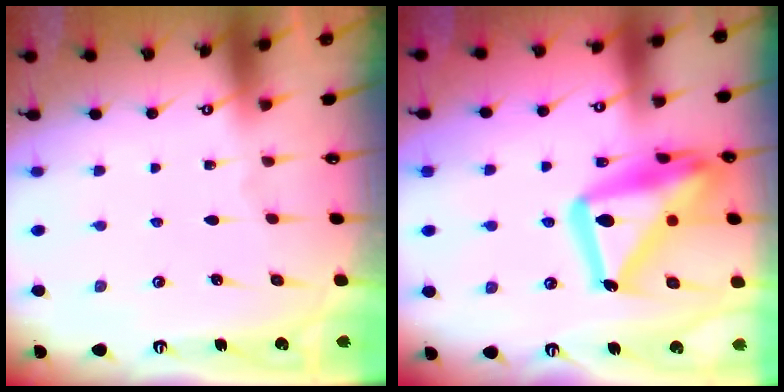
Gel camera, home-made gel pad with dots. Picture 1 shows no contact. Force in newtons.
{"total": 23.4, "press": 23.3, "slide": 2.2}